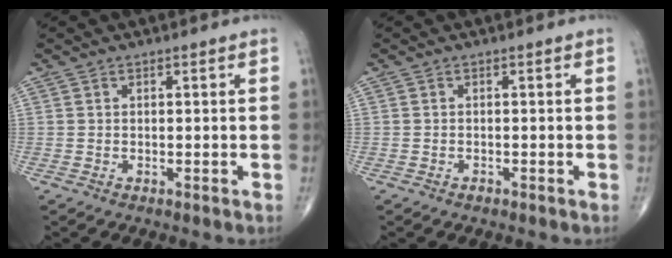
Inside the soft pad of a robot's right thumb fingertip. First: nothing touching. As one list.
[{"total": 0.6, "force": [-0.5, 0.3, 0.2], "torque": [-0.003, 0.001, -0.010]}]